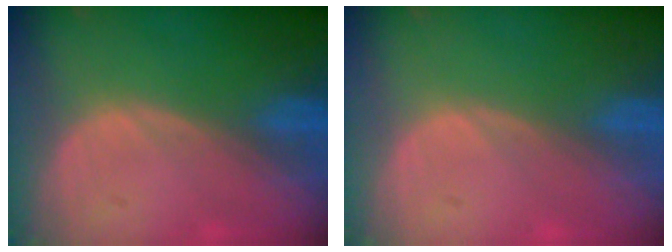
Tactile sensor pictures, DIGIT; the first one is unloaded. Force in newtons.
{"total": 0.0}